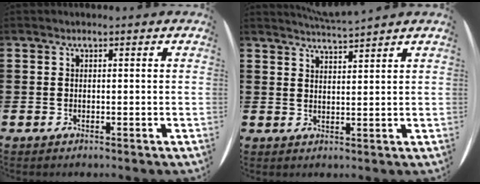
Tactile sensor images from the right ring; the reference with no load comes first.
{"total": 3.0, "force": [2.9, -0.7, -0.1], "torque": [-0.003, -0.015, 0.053]}